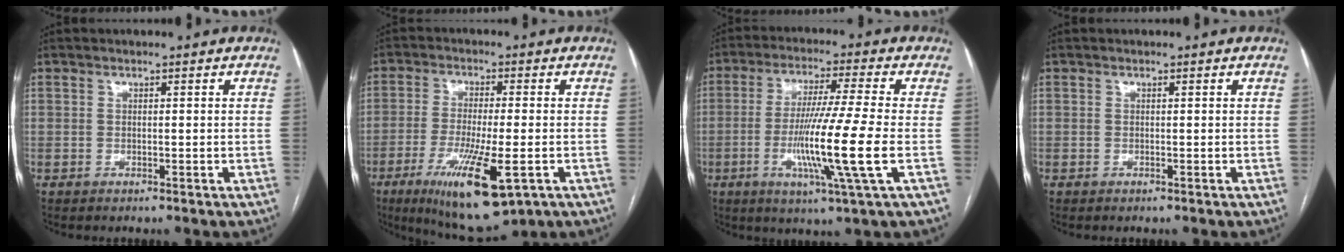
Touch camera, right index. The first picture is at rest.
{"total": 13.6, "force": [-6.0, 2.5, 11.9], "torque": [-0.214, -0.038, -0.092]}
{"total": 13.0, "force": [-2.9, -1.6, 12.6], "torque": [-0.240, -0.023, -0.058]}
{"total": 0.0}